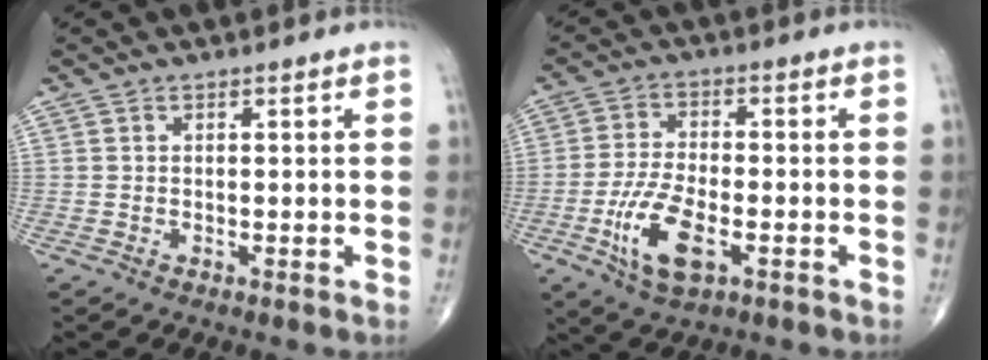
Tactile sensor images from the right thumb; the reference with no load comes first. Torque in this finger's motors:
{"motor_torque": [0.47, 0.01, 0.48, 0.36, 0.13]}